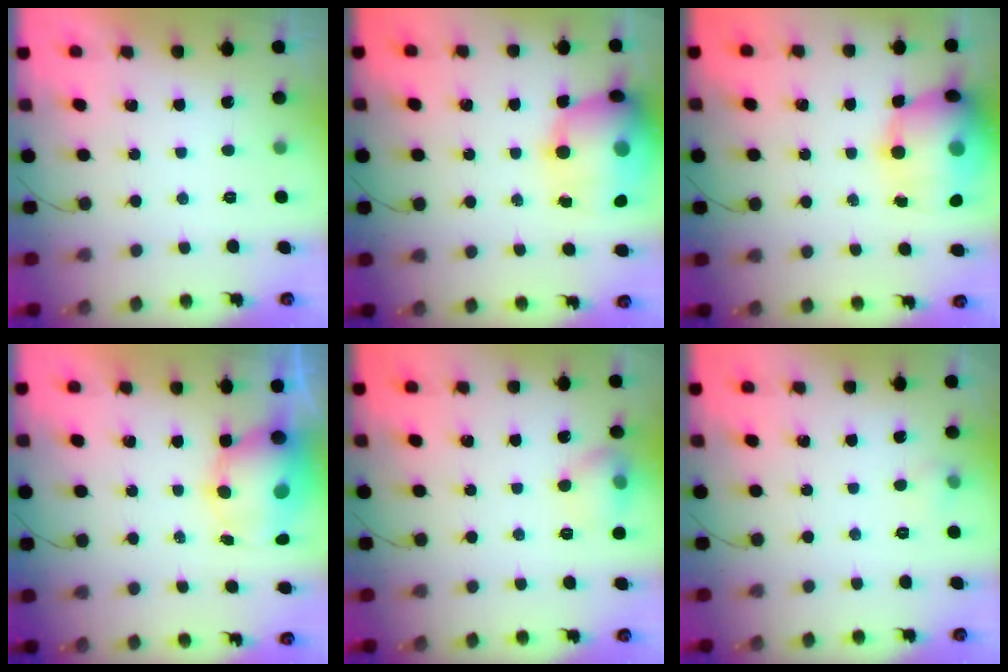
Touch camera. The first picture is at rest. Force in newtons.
{"total": 18.9, "press": 18.7, "slide": 3.0}
{"total": 20.0, "press": 17.8, "slide": 9.1}
{"total": 8.0, "press": 7.8, "slide": 1.8}
{"total": 8.2, "press": 8.1, "slide": 1.1}
{"total": 3.9, "press": 3.5, "slide": 1.7}